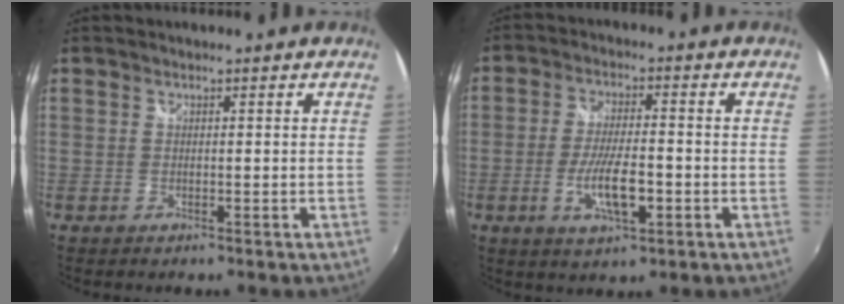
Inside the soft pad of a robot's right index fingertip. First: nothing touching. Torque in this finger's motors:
{"motor_torque": [0.26, -0.17, 0.30, 0.10]}